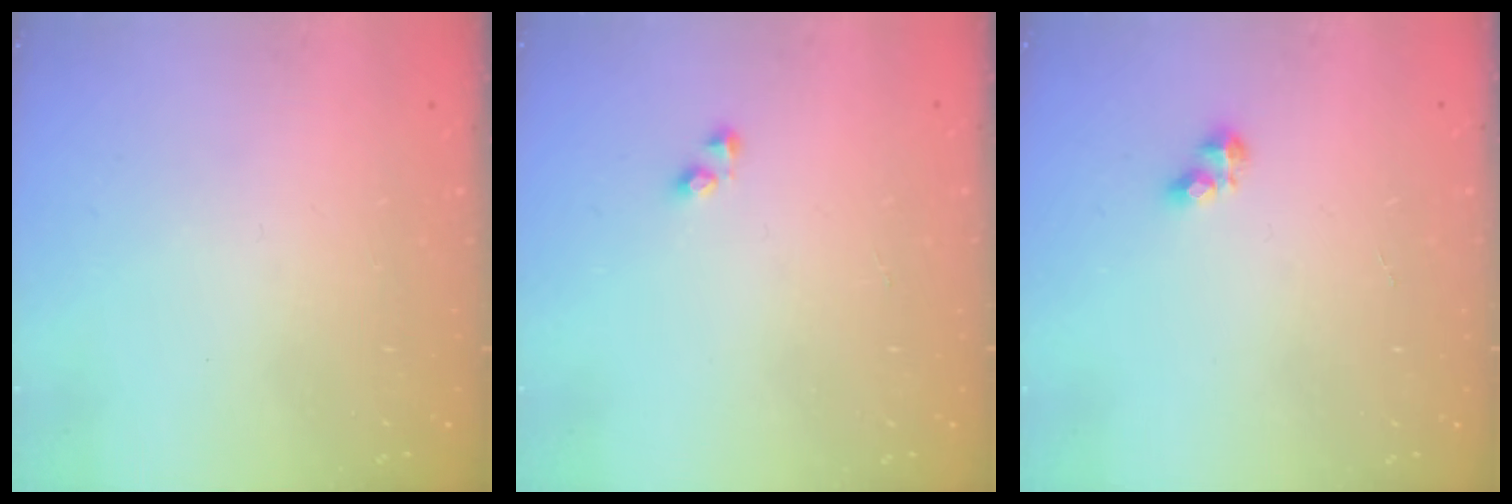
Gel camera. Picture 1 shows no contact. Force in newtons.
{"total": 1.9, "press": 1.9, "slide": 0.3}
{"total": 3.2, "press": 3.2, "slide": 0.5}